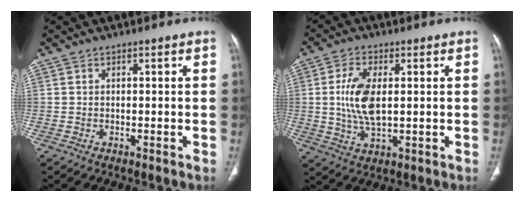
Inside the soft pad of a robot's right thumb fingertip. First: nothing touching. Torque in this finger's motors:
{"motor_torque": [-0.35, 0.86, 0.87, 0.61, 0.32]}